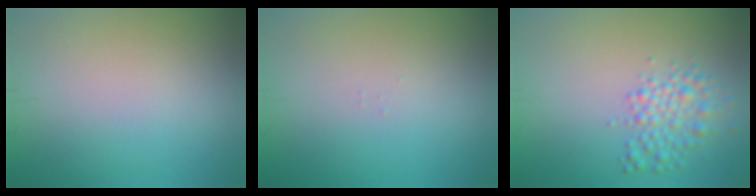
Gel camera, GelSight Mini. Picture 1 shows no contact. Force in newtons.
{"total": 0.0}
{"total": 2.9, "press": 2.9, "slide": 0.0}